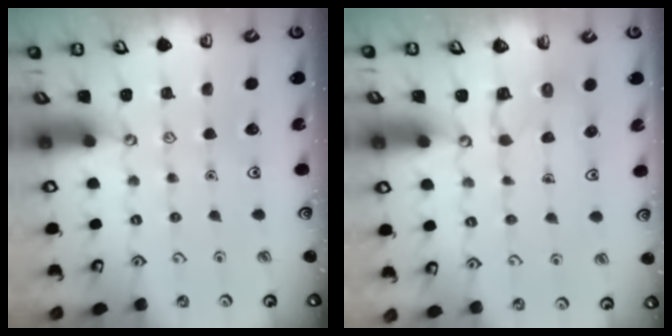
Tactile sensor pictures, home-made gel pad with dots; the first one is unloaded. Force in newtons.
{"total": 2.9, "press": 2.9, "slide": 0.3}